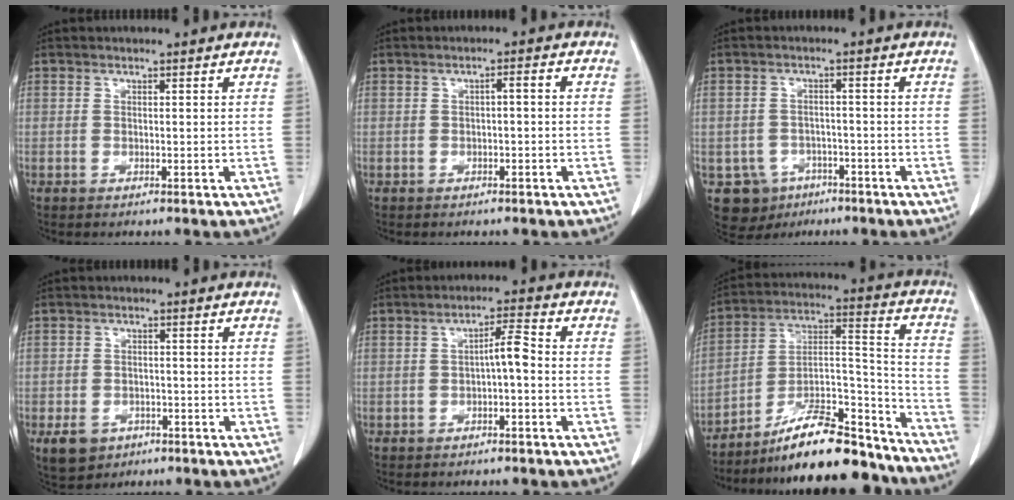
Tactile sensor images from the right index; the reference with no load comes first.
{"total": 1.4, "force": [-0.2, 0.3, 1.4], "torque": [-0.022, 0.006, -0.003]}
{"total": 6.8, "force": [-3.4, 5.8, 1.1], "torque": [-0.022, 0.009, -0.043]}
{"total": 4.8, "force": [-2.5, 3.7, 1.7], "torque": [-0.029, 0.003, -0.031]}
{"total": 3.6, "force": [-0.6, 0.5, 3.5], "torque": [-0.054, 0.012, -0.010]}
{"total": 21.4, "force": [-18.4, 3.9, 10.2], "torque": [-0.154, 0.033, -0.300]}